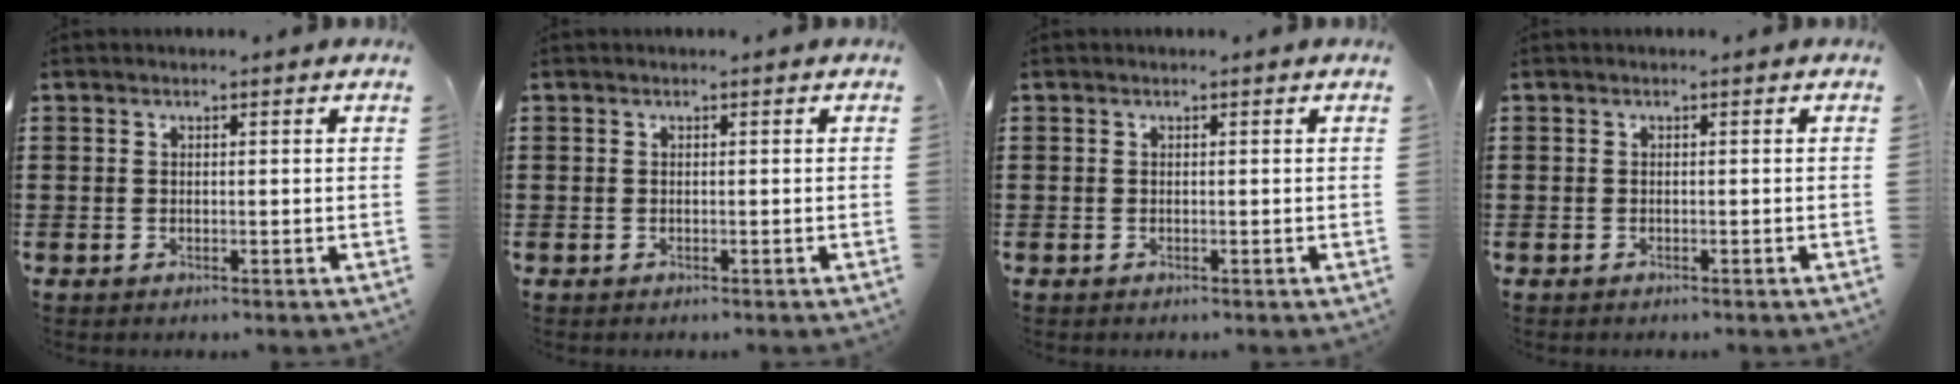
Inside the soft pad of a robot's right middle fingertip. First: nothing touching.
{"total": 0.0}
{"total": 0.0}
{"total": 0.0}